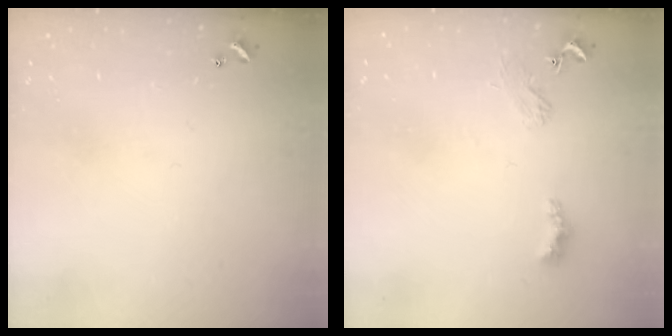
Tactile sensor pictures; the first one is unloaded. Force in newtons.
{"total": 2.4, "press": 2.3, "slide": 0.5}